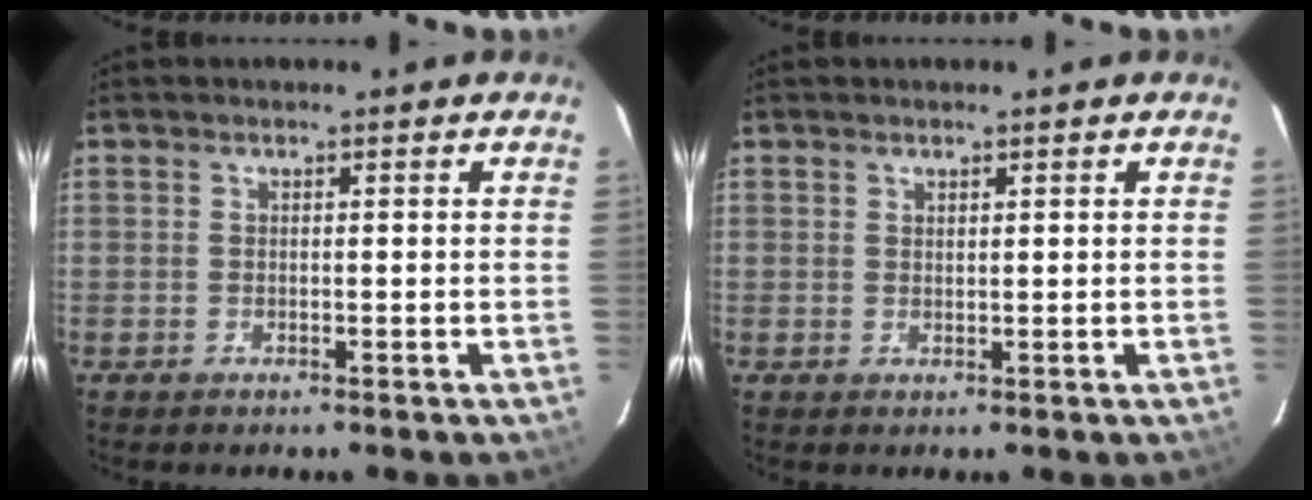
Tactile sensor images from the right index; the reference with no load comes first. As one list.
[{"total": 0.7, "force": [0.7, 0.3, 0.2], "torque": [-0.004, 0.002, 0.012]}]